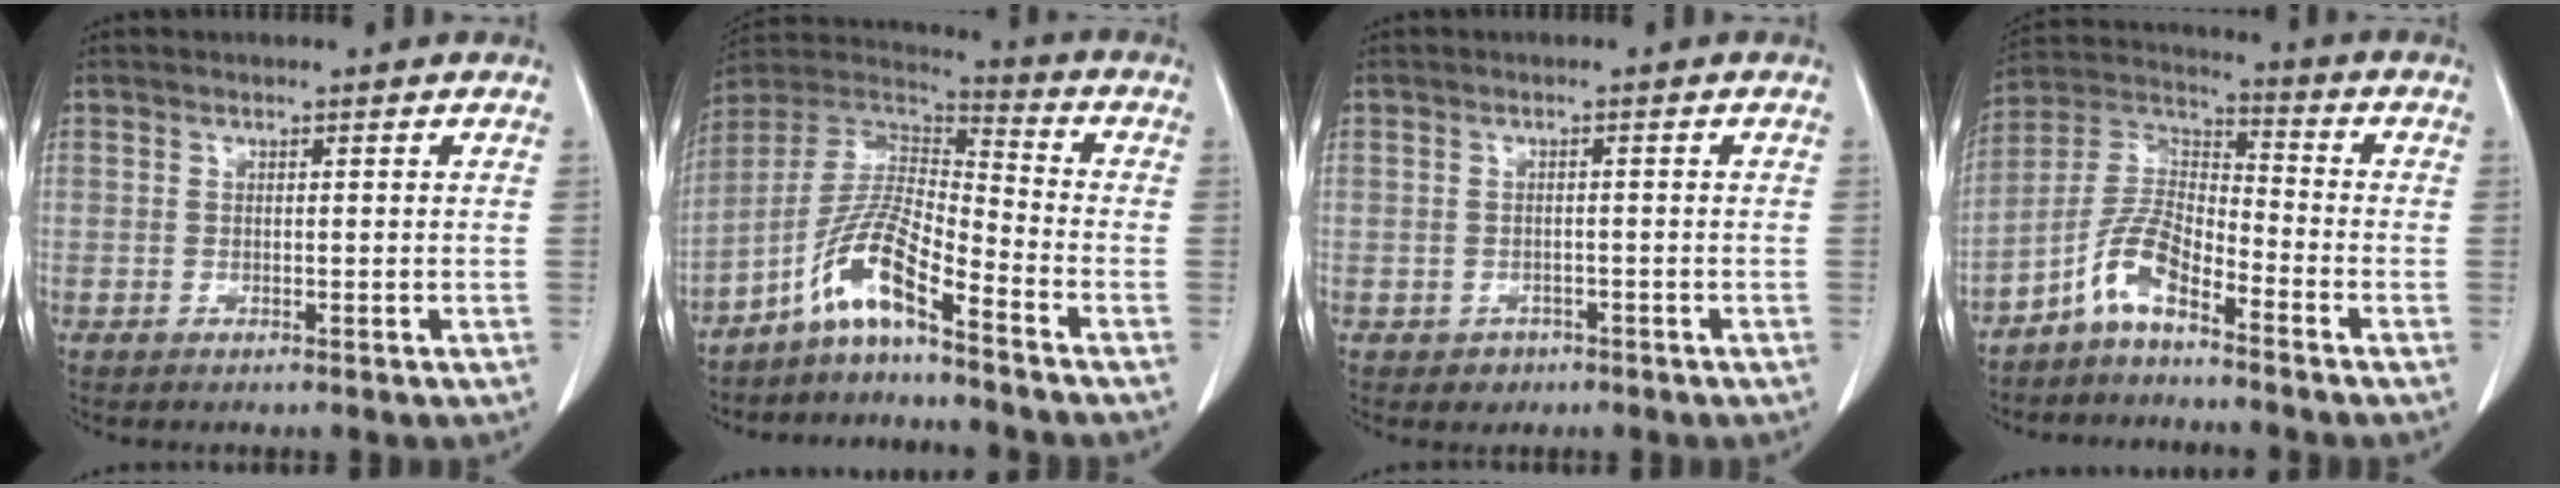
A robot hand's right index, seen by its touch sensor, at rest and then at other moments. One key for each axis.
{"total": 9.9, "fx": -6.7, "fy": 0.9, "fz": 7.2, "tx": -0.151, "ty": 0.015, "tz": -0.135}
{"total": 1.9, "fx": -1.0, "fy": 1.6, "fz": 0.2, "tx": -0.002, "ty": 0.008, "tz": -0.011}
{"total": 7.5, "fx": -5.1, "fy": 2.2, "fz": 5.0, "tx": -0.112, "ty": 0.019, "tz": -0.110}